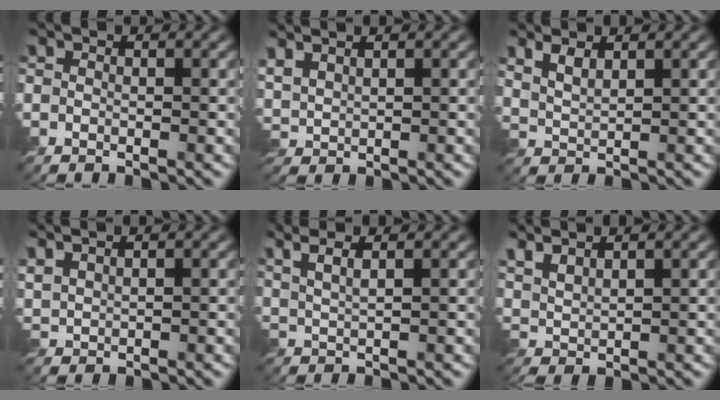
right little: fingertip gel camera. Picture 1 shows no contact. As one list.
[{"total": 2.9, "force": [2.2, 1.0, 1.6], "torque": [-0.045, 0.011, 0.050]}, {"total": 1.9, "force": [1.4, 0.6, 1.2], "torque": [-0.028, -0.006, 0.032]}, {"total": 2.4, "force": [1.9, 0.9, 1.2], "torque": [-0.036, 0.010, 0.045]}, {"total": 4.2, "force": [2.6, 1.4, 2.9], "torque": [-0.039, 0.013, 0.030]}, {"total": 3.5, "force": [2.8, 1.0, 1.8], "torque": [-0.042, 0.009, 0.051]}]